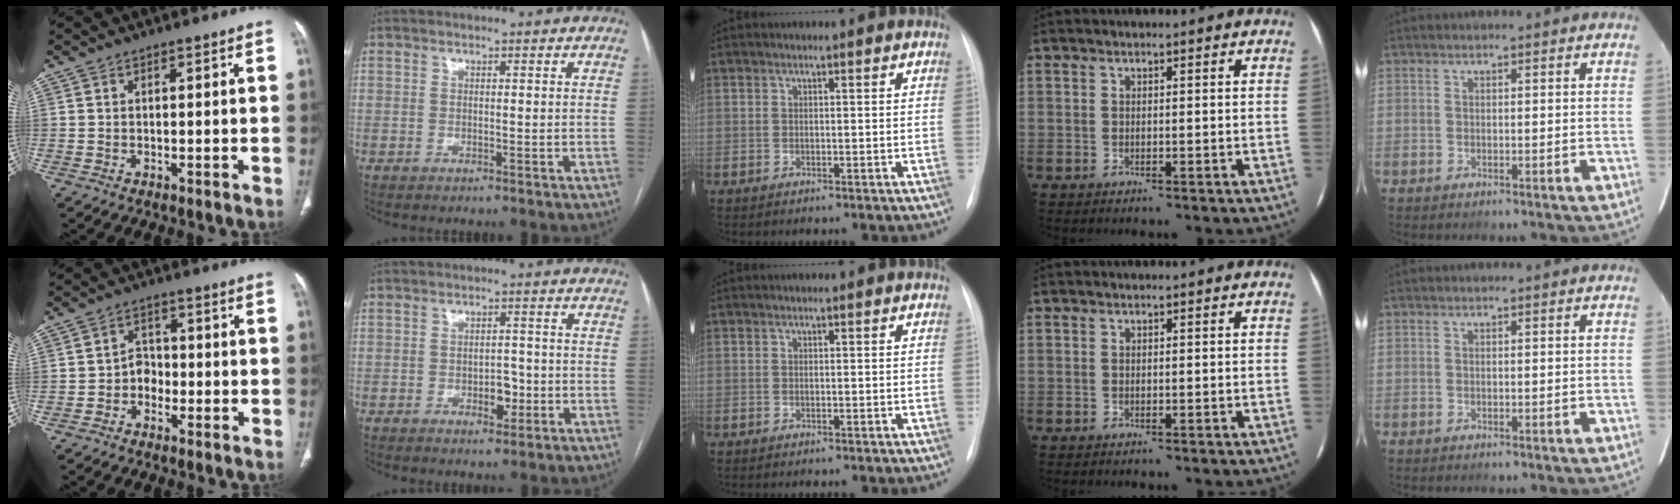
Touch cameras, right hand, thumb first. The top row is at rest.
{"thumb": {"total": 3.4, "force": [-1.5, 2.8, 1.4], "torque": [-0.002, 0.018, -0.033]}, "index": {"total": 3.4, "force": [-1.1, 1.9, 2.6], "torque": [-0.031, 0.006, -0.008]}}